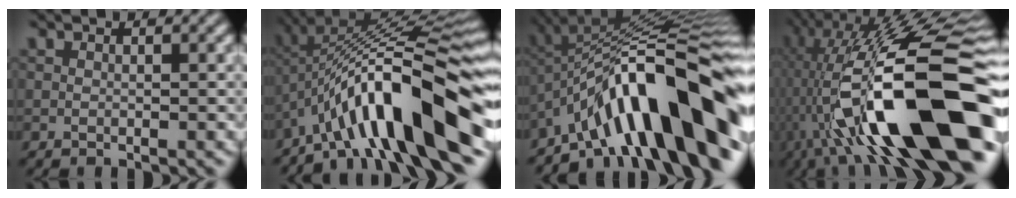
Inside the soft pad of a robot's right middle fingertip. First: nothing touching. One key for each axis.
{"total": 13.1, "fx": -5.7, "fy": 2.6, "fz": 11.4, "tx": -0.204, "ty": 0.033, "tz": -0.072}
{"total": 14.0, "fx": -6.7, "fy": 3.5, "fz": 11.8, "tx": -0.169, "ty": 0.043, "tz": -0.097}
{"total": 17.5, "fx": -4.5, "fy": 5.3, "fz": 16.1, "tx": -0.290, "ty": 0.045, "tz": -0.064}